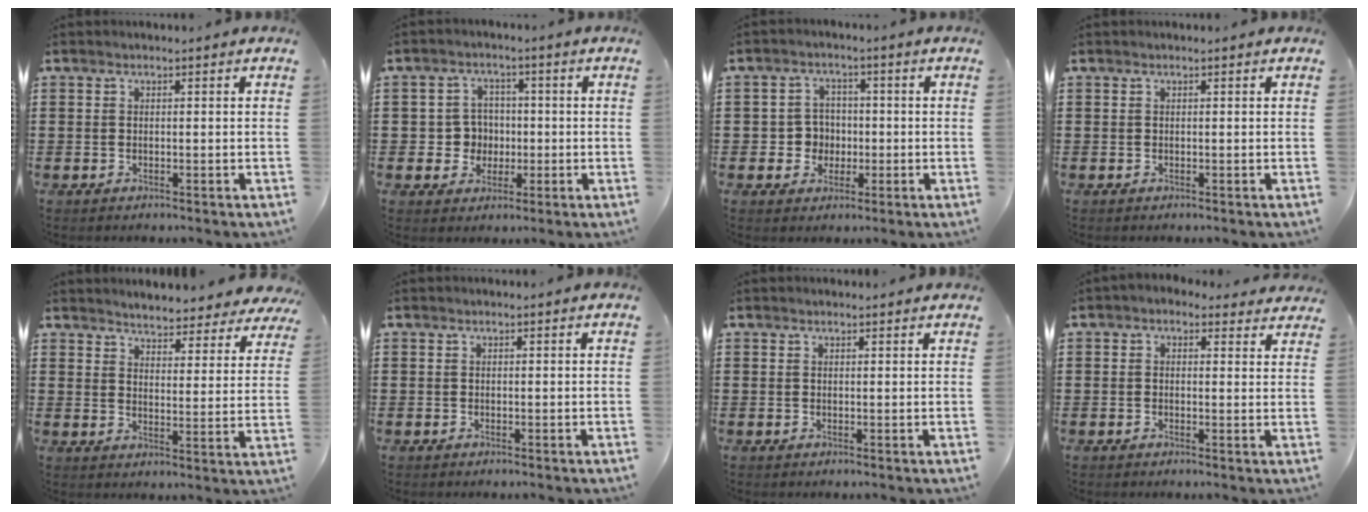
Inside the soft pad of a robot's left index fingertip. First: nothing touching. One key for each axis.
{"total": 4.6, "fx": -0.4, "fy": 4.4, "fz": 1.2, "tx": -0.032, "ty": 0.008, "tz": -0.012}
{"total": 4.1, "fx": -0.7, "fy": 3.9, "fz": 1.1, "tx": -0.036, "ty": 0.009, "tz": -0.016}
{"total": 0.0}
{"total": 4.2, "fx": 4.2, "fy": -0.1, "fz": 0.1, "tx": -0.016, "ty": -0.034, "tz": 0.069}
{"total": 0.0}
{"total": 0.6, "fx": 0.5, "fy": 0.0, "fz": 0.2, "tx": -0.005, "ty": 0.000, "tz": 0.011}
{"total": 1.5, "fx": 1.1, "fy": 0.9, "fz": 0.5, "tx": -0.014, "ty": 0.003, "tz": 0.020}